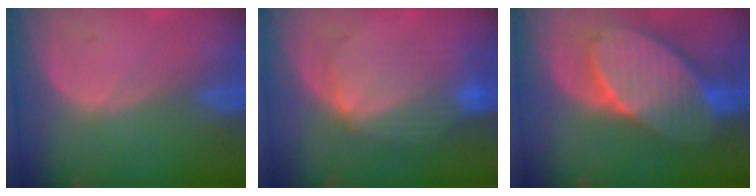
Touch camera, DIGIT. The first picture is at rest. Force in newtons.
{"total": 8.4, "press": 7.9, "slide": 2.8}
{"total": 10.9, "press": 10.9, "slide": 0.8}